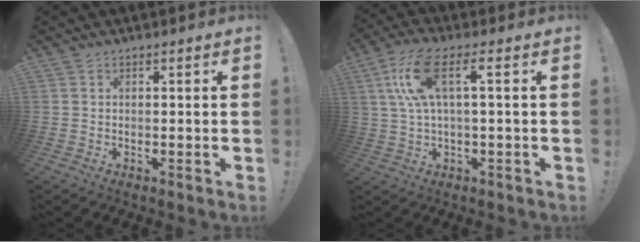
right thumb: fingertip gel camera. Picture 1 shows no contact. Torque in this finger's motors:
{"motor_torque": [0.17, 1.12, 1.29, 0.36, 0.08]}